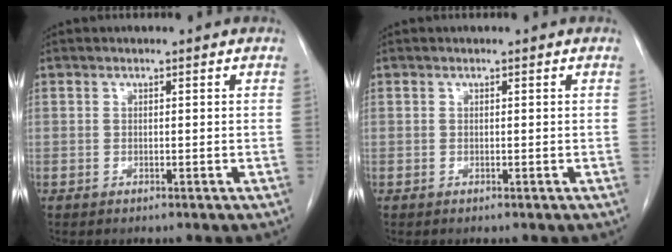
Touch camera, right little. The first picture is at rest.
{"total": 0.0}